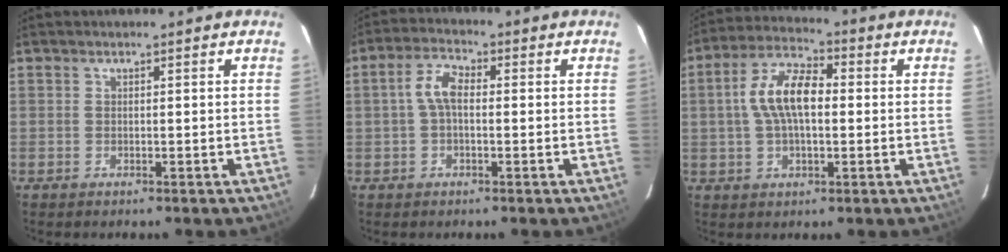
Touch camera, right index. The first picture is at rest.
{"total": 4.6, "force": [0.0, 2.2, 4.1], "torque": [-0.086, 0.016, -0.001]}
{"total": 10.1, "force": [0.7, 4.6, 9.0], "torque": [-0.178, 0.022, 0.010]}